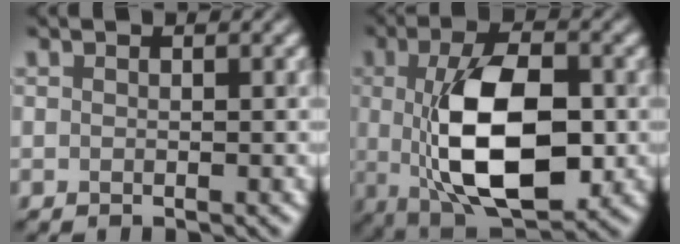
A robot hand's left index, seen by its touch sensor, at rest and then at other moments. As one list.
[{"total": 11.0, "force": [-0.4, 5.2, 9.6], "torque": [-0.170, -0.006, -0.002]}]